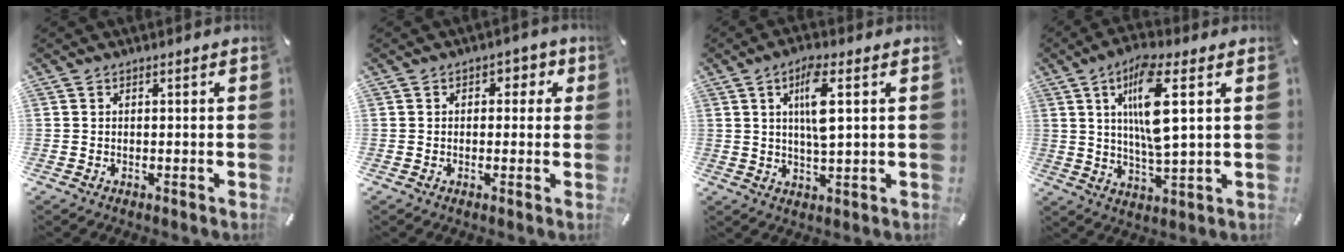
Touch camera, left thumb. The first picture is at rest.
{"total": 2.6, "force": [0.0, 2.0, 1.6], "torque": [-0.009, 0.002, -0.010]}
{"total": 8.2, "force": [2.4, 1.9, 7.6], "torque": [-0.153, -0.003, 0.034]}
{"total": 12.9, "force": [3.7, 3.1, 11.9], "torque": [-0.233, -0.009, 0.055]}